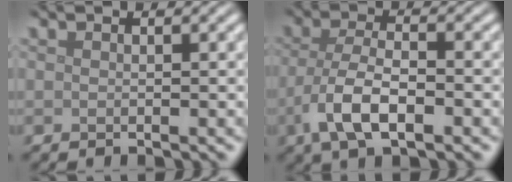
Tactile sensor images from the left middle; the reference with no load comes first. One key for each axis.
{"total": 5.5, "fx": -2.3, "fy": 2.4, "fz": 4.4, "tx": -0.092, "ty": -0.005, "tz": -0.046}